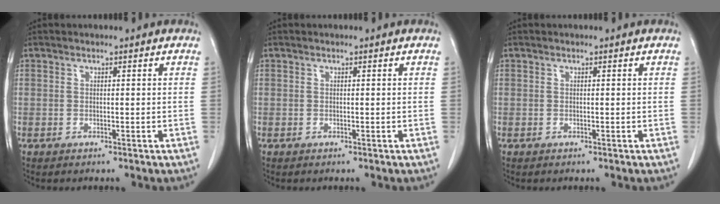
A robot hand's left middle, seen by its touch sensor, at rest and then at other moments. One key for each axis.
{"total": 0.0}
{"total": 0.0}